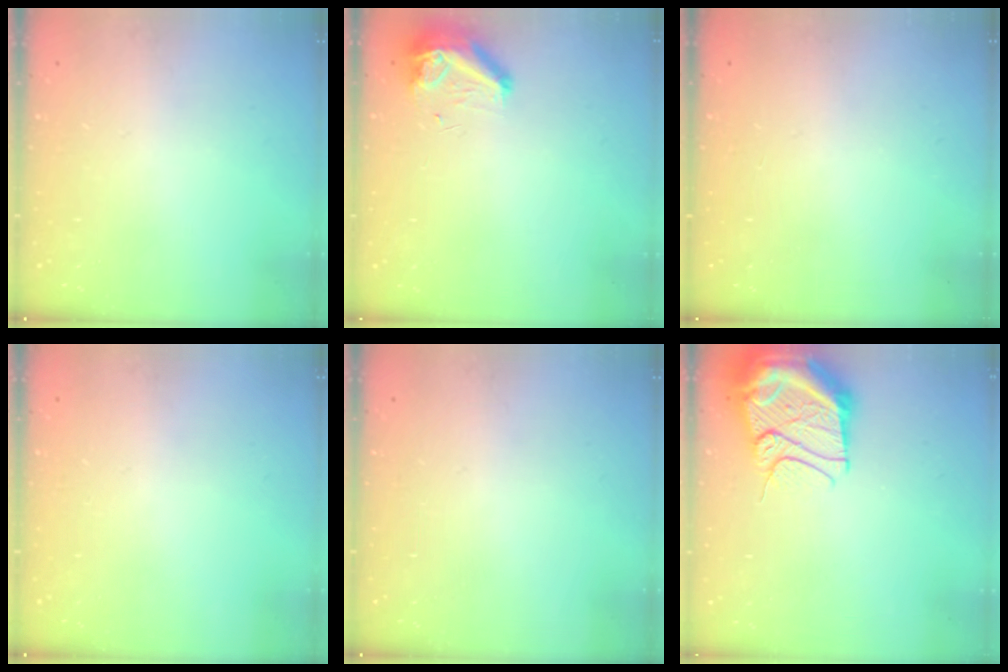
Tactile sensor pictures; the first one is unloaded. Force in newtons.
{"total": 8.4, "press": 8.2, "slide": 1.9}
{"total": 0.0}
{"total": 0.0}
{"total": 0.0}
{"total": 17.9, "press": 16.5, "slide": 6.9}